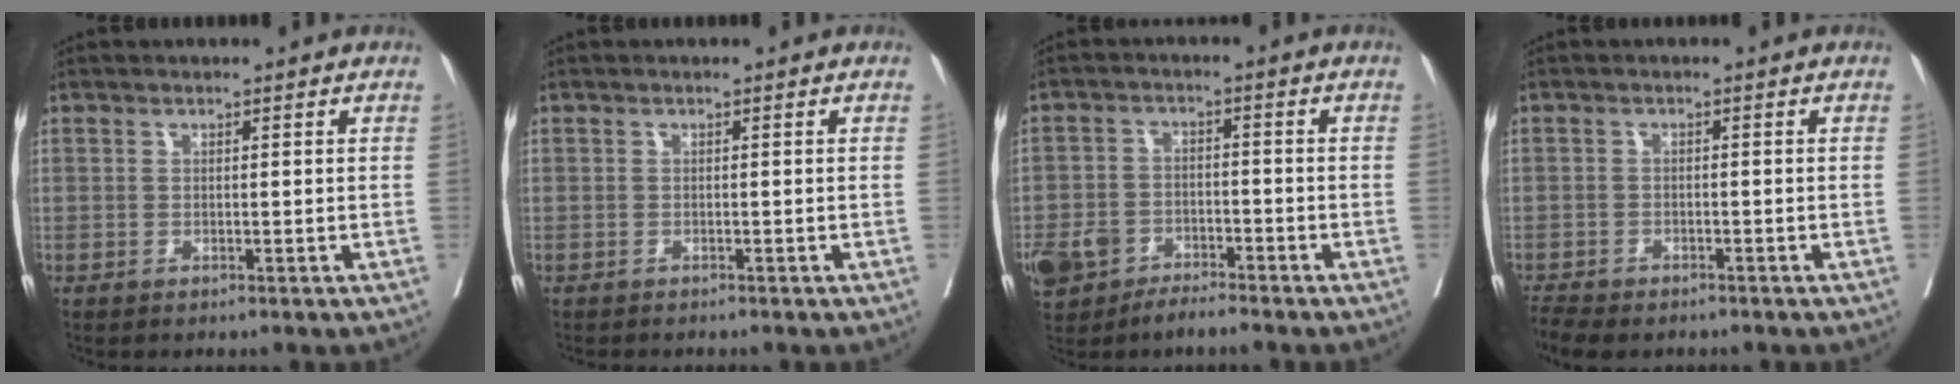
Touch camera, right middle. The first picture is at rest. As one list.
[{"total": 1.5, "force": [-1.4, 0.2, 0.5], "torque": [-0.015, -0.005, -0.018]}, {"total": 6.4, "force": [-4.6, 3.3, 3.0], "torque": [-0.062, 0.006, -0.080]}, {"total": 6.1, "force": [-5.2, 1.7, 2.7], "torque": [-0.050, -0.013, -0.084]}]